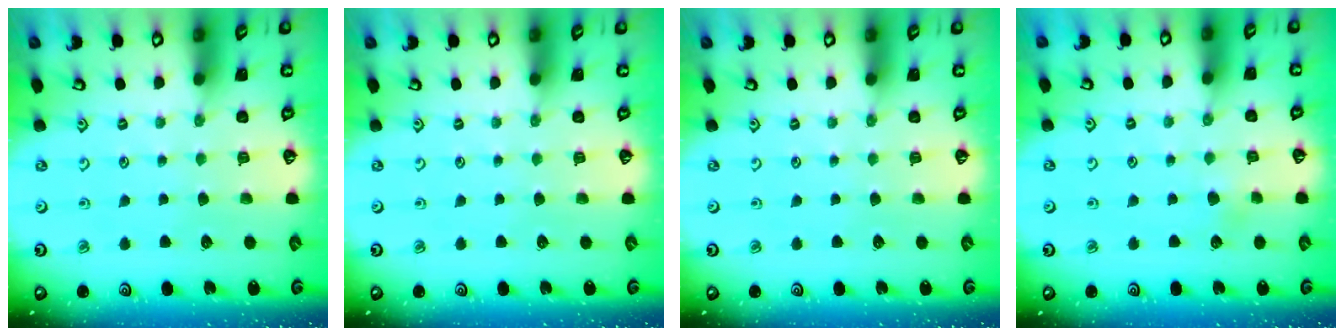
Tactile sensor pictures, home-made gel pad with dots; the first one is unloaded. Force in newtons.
{"total": 0.0}
{"total": 0.0}
{"total": 2.3, "press": 2.3, "slide": 0.2}